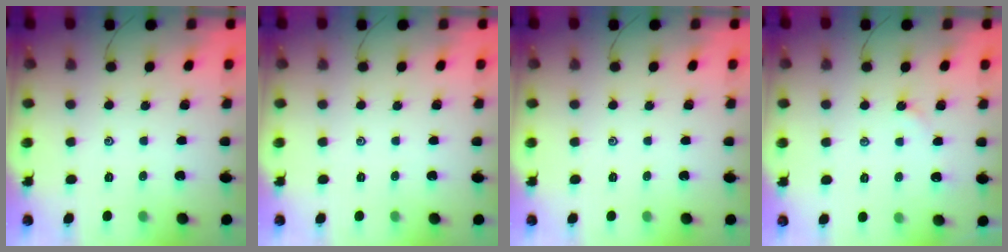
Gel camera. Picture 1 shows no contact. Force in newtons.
{"total": 0.0}
{"total": 0.0}
{"total": 2.0, "press": 1.9, "slide": 0.3}